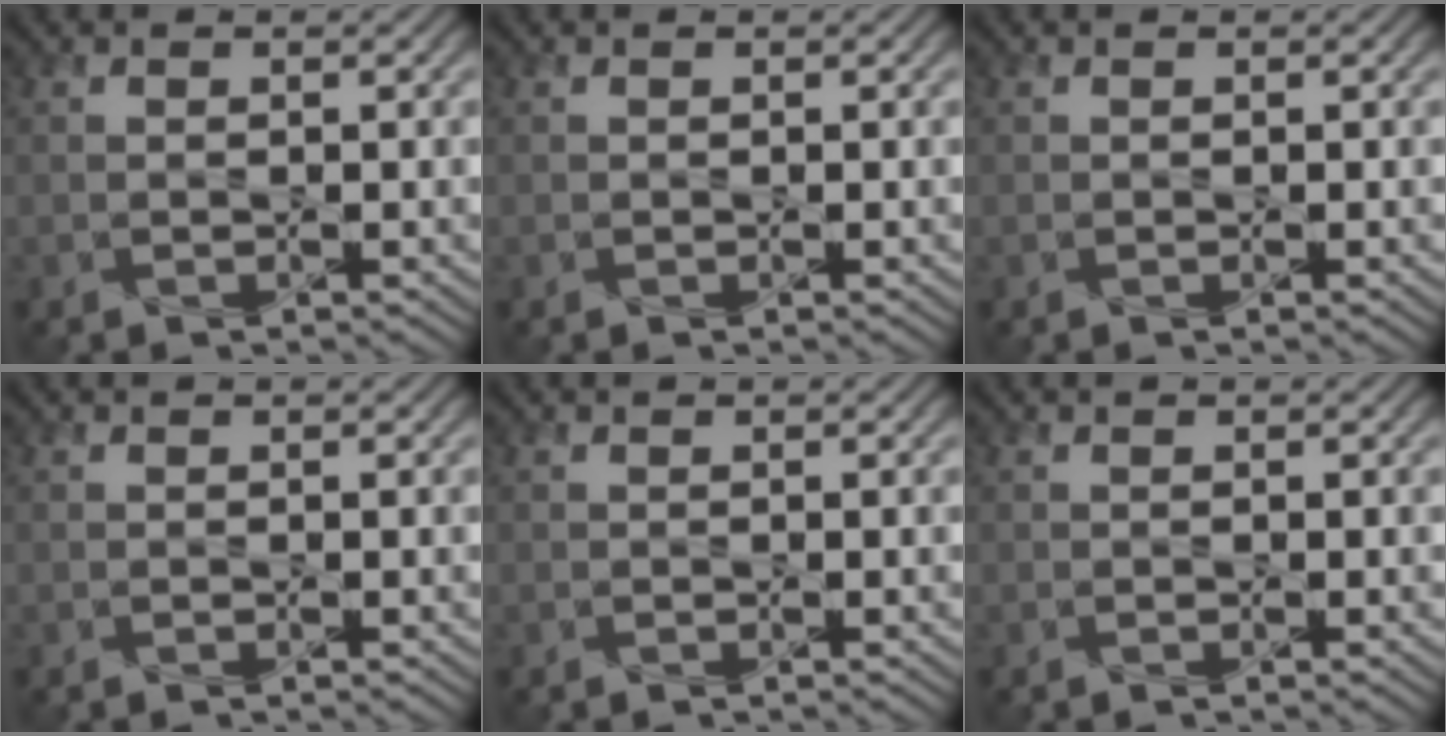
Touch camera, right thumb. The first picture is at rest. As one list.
[{"total": 0.0}, {"total": 0.0}, {"total": 0.0}, {"total": 0.0}, {"total": 0.0}]